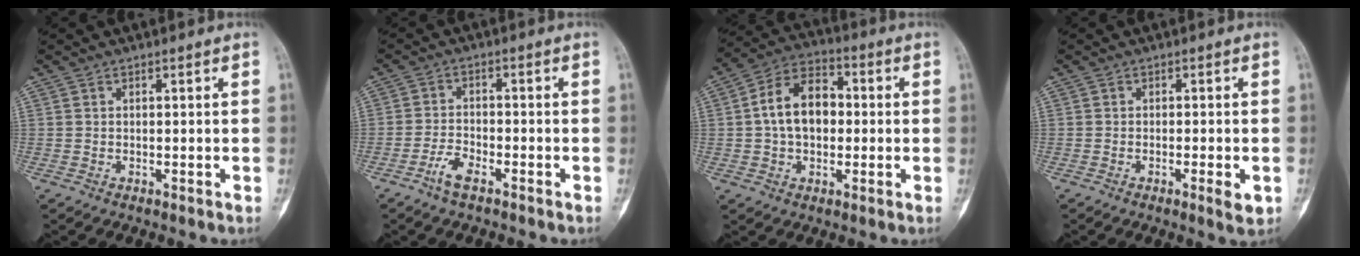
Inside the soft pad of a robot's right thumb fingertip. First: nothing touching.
{"total": 3.9, "force": [-2.8, 1.3, 2.5], "torque": [-0.055, 0.018, -0.055]}
{"total": 12.0, "force": [0.5, 8.2, 8.8], "torque": [-0.138, 0.027, 0.000]}
{"total": 3.2, "force": [-1.2, 0.6, 2.9], "torque": [-0.043, -0.005, -0.017]}